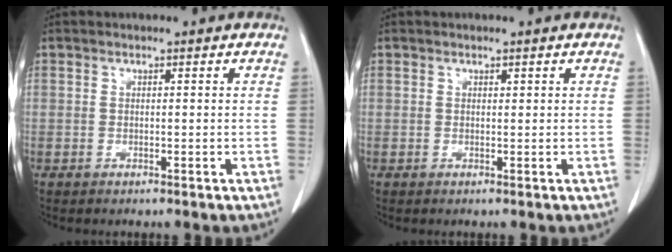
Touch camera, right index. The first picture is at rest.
{"total": 0.0}